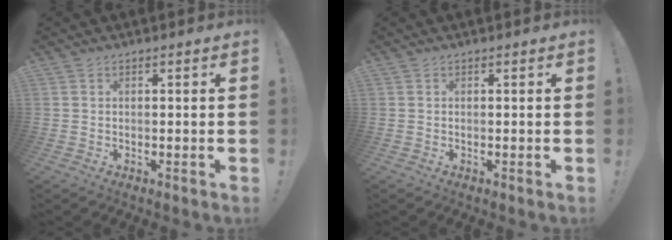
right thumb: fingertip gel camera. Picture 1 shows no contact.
{"total": 0.0}